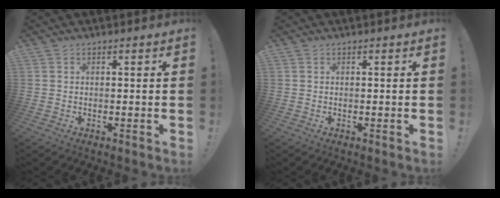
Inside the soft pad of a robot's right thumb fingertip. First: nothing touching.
{"total": 0.0}